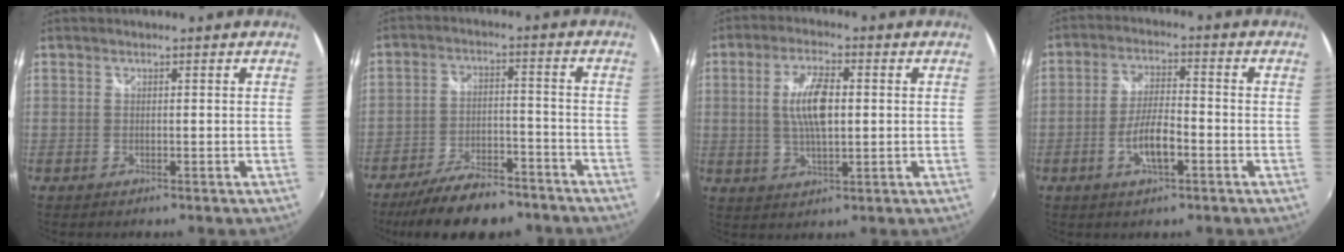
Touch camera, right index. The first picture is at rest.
{"total": 15.7, "force": [-12.7, 5.1, 7.7], "torque": [-0.154, -0.006, -0.189]}
{"total": 8.2, "force": [0.8, 3.0, 7.6], "torque": [-0.147, 0.005, 0.016]}
{"total": 7.1, "force": [-2.8, 2.0, 6.2], "torque": [-0.122, 0.000, -0.051]}